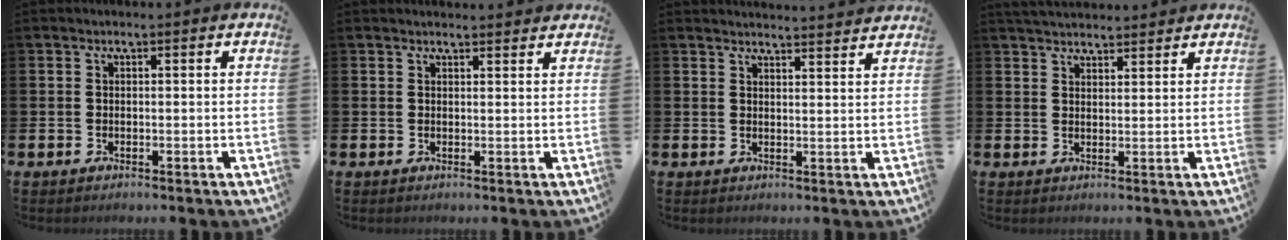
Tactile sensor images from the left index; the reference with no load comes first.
{"total": 1.5, "force": [1.5, 0.1, 0.0], "torque": [0.013, -0.009, 0.024]}
{"total": 3.2, "force": [3.2, -0.3, -0.1], "torque": [0.011, -0.028, 0.055]}
{"total": 3.5, "force": [3.5, 0.5, 0.3], "torque": [-0.006, -0.016, 0.063]}